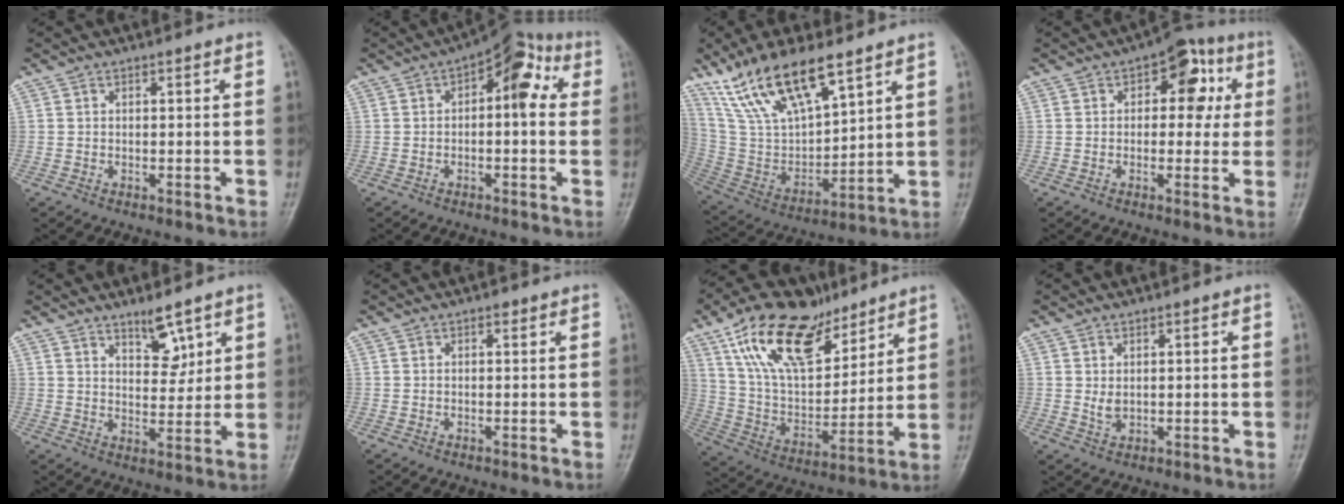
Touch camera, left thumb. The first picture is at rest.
{"total": 9.5, "force": [1.7, 4.6, 8.1], "torque": [-0.079, 0.032, 0.012]}
{"total": 18.2, "force": [12.1, 6.6, 11.8], "torque": [-0.198, -0.044, 0.246]}
{"total": 9.6, "force": [2.3, 5.8, 7.3], "torque": [-0.043, 0.013, 0.020]}
{"total": 6.2, "force": [4.0, 2.6, 3.9], "torque": [-0.041, -0.034, 0.067]}
{"total": 0.8, "force": [0.4, 0.5, 0.4], "torque": [-0.001, 0.000, 0.002]}
{"total": 22.7, "force": [13.5, 11.6, 14.1], "torque": [-0.211, -0.039, 0.251]}
{"total": 2.3, "force": [0.5, 1.6, 1.6], "torque": [-0.023, -0.004, 0.013]}